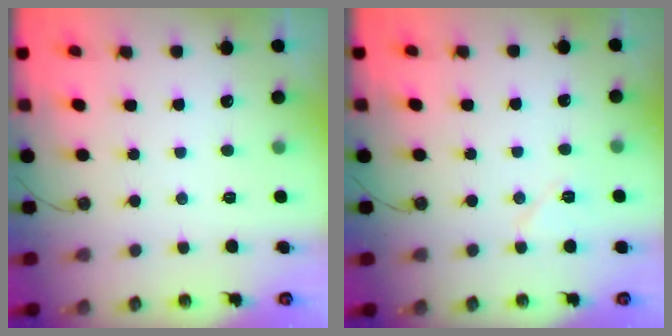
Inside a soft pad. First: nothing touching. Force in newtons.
{"total": 6.5, "press": 6.5, "slide": 0.5}